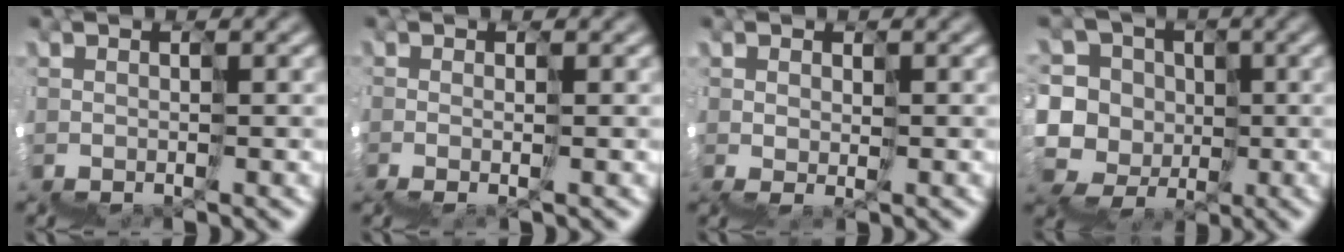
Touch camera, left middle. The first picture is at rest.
{"total": 2.2, "force": [-0.3, 0.8, 2.0], "torque": [-0.002, -0.002, -0.006]}
{"total": 1.0, "force": [0.0, 0.9, 0.4], "torque": [-0.003, 0.004, 0.004]}
{"total": 6.5, "force": [-1.1, 6.1, -1.9], "torque": [0.018, 0.043, -0.059]}